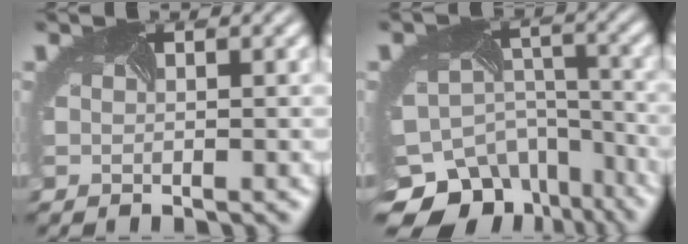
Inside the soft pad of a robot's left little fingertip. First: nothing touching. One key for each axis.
{"total": 13.6, "fx": -10.7, "fy": 7.7, "fz": 3.4, "tx": -0.088, "ty": -0.039, "tz": -0.133}